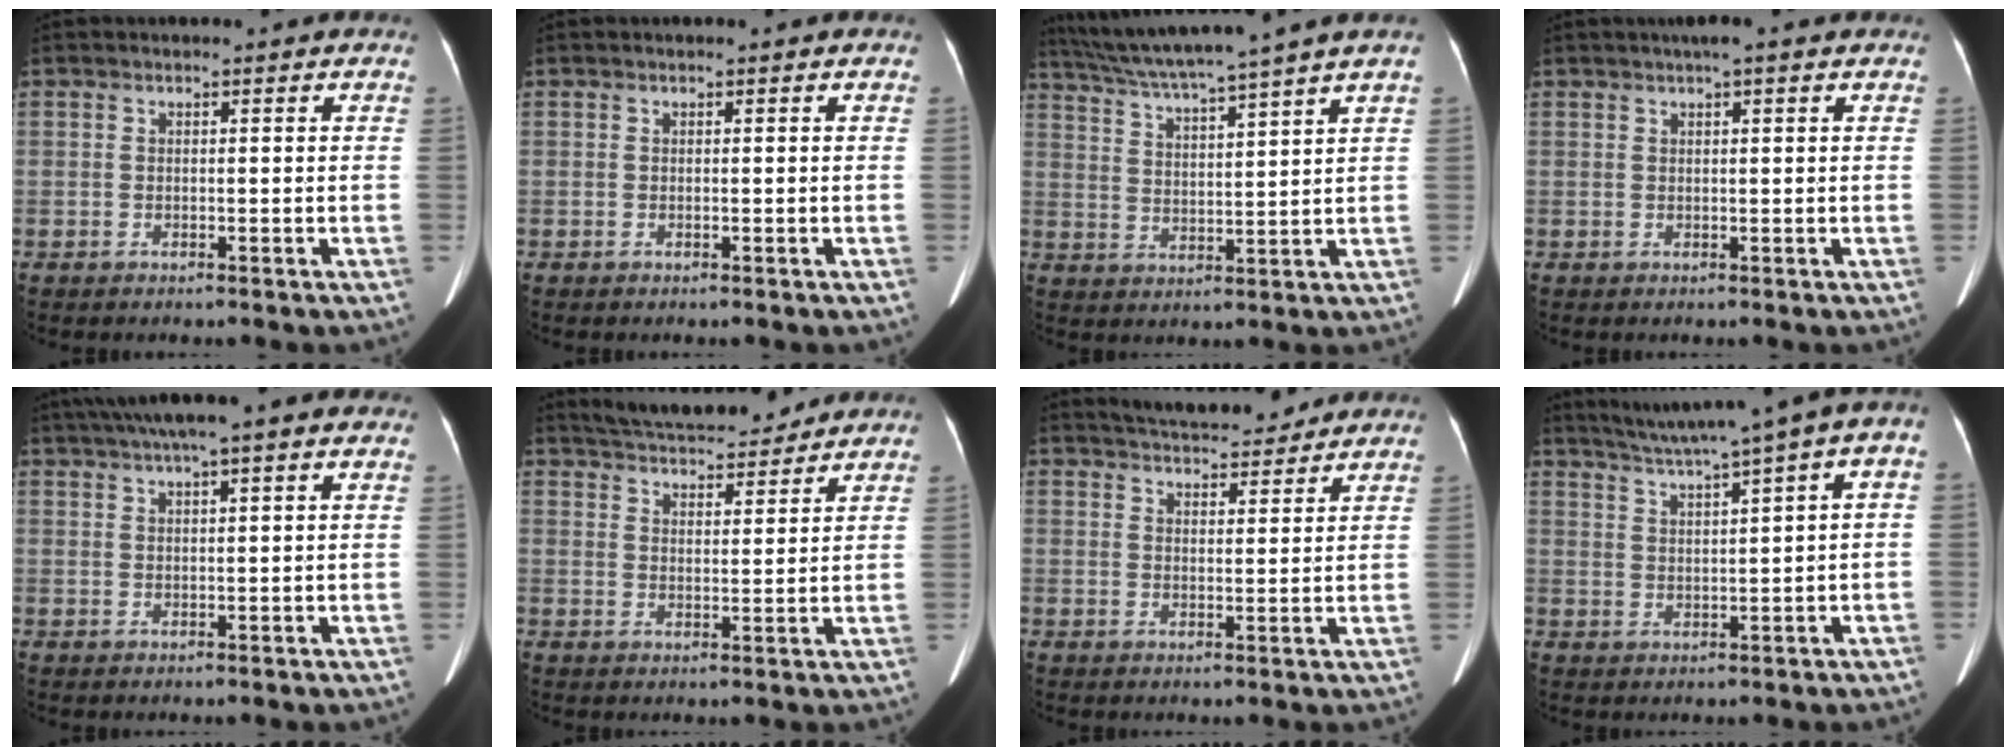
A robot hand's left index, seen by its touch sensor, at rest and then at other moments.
{"total": 0.0}
{"total": 12.9, "force": [10.9, -2.4, 6.5], "torque": [-0.116, 0.002, 0.174]}
{"total": 3.0, "force": [2.0, 0.2, 2.2], "torque": [-0.034, 0.019, 0.030]}
{"total": 12.8, "force": [10.2, 1.6, 7.5], "torque": [-0.128, 0.045, 0.141]}
{"total": 11.5, "force": [10.5, 2.0, 4.1], "torque": [-0.068, 0.012, 0.160]}
{"total": 9.5, "force": [8.8, 1.7, 3.2], "torque": [-0.047, 0.006, 0.123]}
{"total": 11.1, "force": [6.0, 0.4, 9.4], "torque": [-0.150, 0.037, 0.087]}